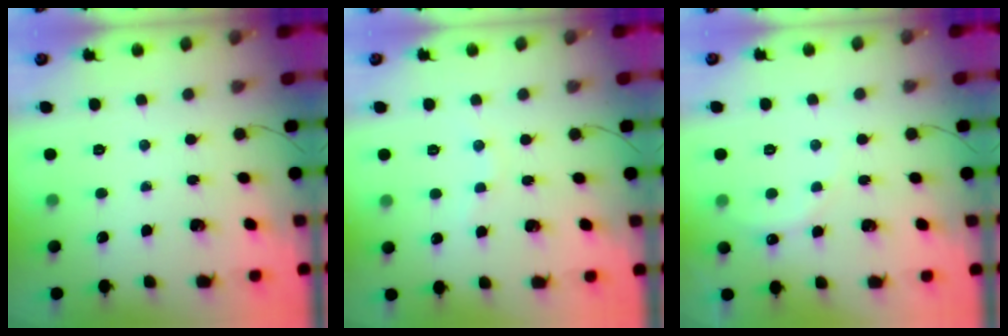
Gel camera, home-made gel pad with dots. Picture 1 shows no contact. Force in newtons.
{"total": 2.6, "press": 2.5, "slide": 0.8}
{"total": 6.6, "press": 6.5, "slide": 1.3}